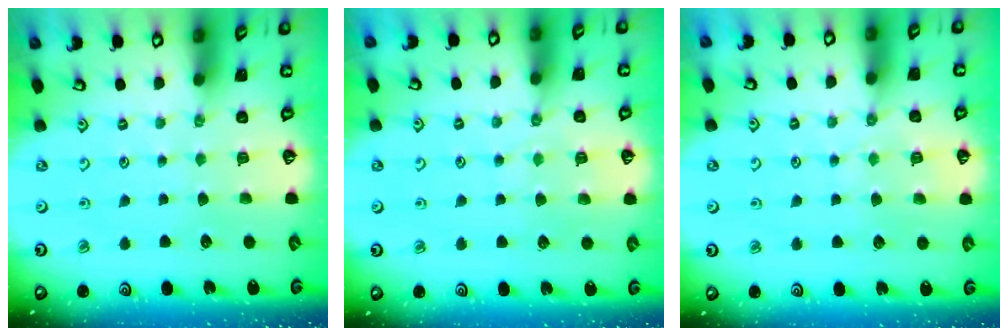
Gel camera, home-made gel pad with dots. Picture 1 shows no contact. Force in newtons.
{"total": 5.3, "press": 5.3, "slide": 0.6}
{"total": 6.6, "press": 6.6, "slide": 0.5}